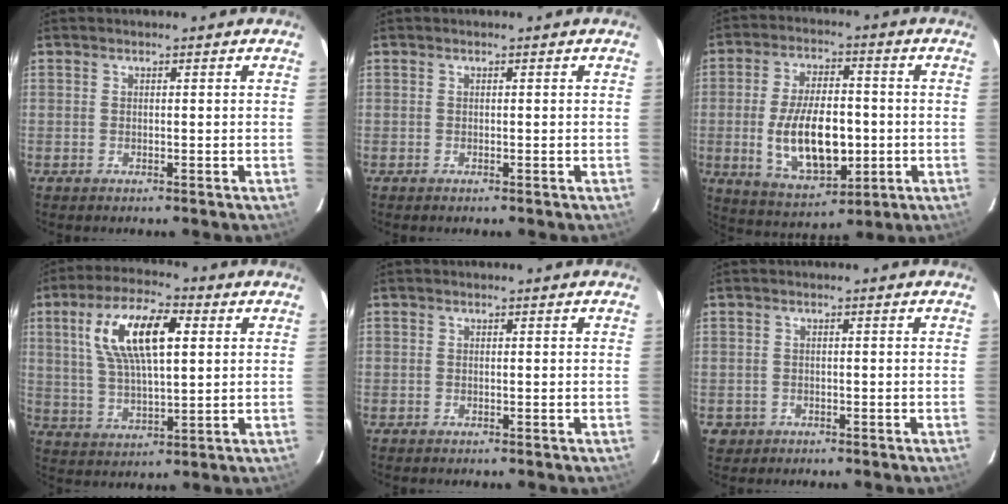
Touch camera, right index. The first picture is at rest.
{"total": 0.0}
{"total": 15.1, "force": [-2.2, 7.5, 13.0], "torque": [-0.247, -0.008, -0.021]}
{"total": 14.2, "force": [4.3, 5.3, 12.5], "torque": [-0.235, 0.018, 0.082]}
{"total": 0.0}
{"total": 2.7, "force": [-0.9, 2.5, 0.5], "torque": [-0.017, 0.002, -0.007]}